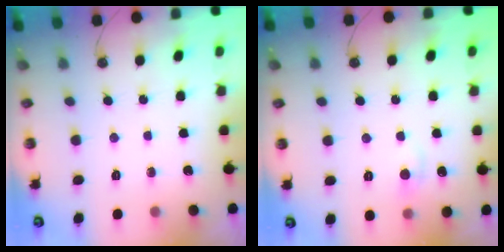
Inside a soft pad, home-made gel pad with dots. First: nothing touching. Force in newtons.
{"total": 1.1, "press": 0.8, "slide": 0.8}